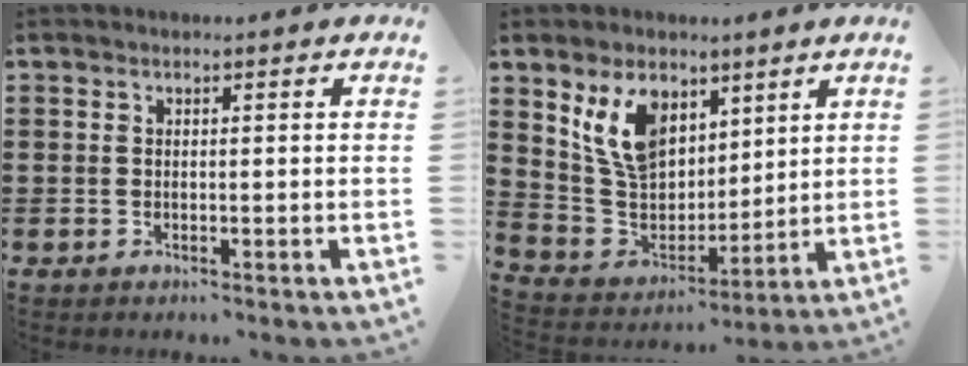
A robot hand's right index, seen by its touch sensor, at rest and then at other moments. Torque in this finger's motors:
{"motor_torque": [1.19, 0.95, 0.72, 0.21]}